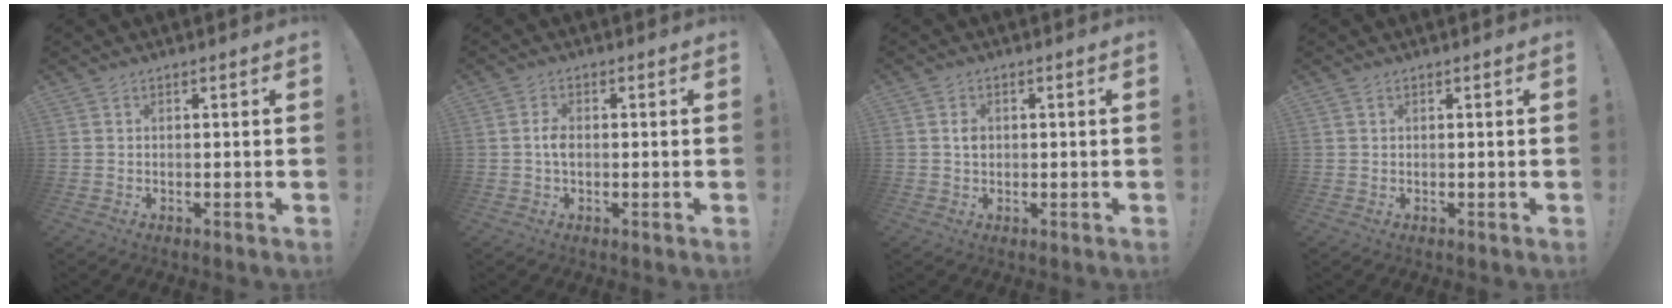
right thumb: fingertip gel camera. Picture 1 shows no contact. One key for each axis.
{"total": 3.3, "fx": -0.6, "fy": 1.8, "fz": 2.7, "tx": -0.042, "ty": 0.006, "tz": -0.011}
{"total": 3.0, "fx": 0.1, "fy": 2.6, "fz": 1.5, "tx": -0.005, "ty": -0.004, "tz": -0.003}
{"total": 0.0}